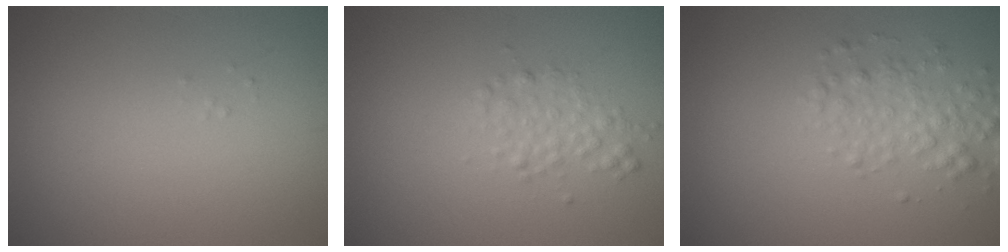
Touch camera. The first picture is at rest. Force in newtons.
{"total": 2.0, "press": 2.0, "slide": 0.0}
{"total": 2.8, "press": 2.8, "slide": 0.1}